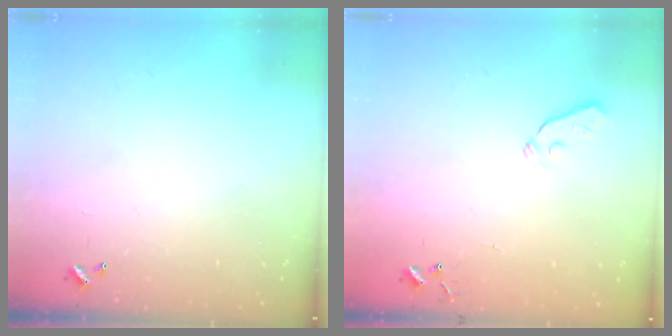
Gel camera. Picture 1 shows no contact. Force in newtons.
{"total": 3.2, "press": 3.1, "slide": 0.6}